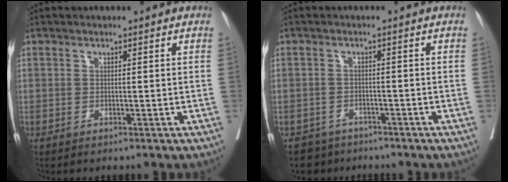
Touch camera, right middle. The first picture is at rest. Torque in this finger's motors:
{"motor_torque": [0.27, -0.24, 0.15, 0.01]}